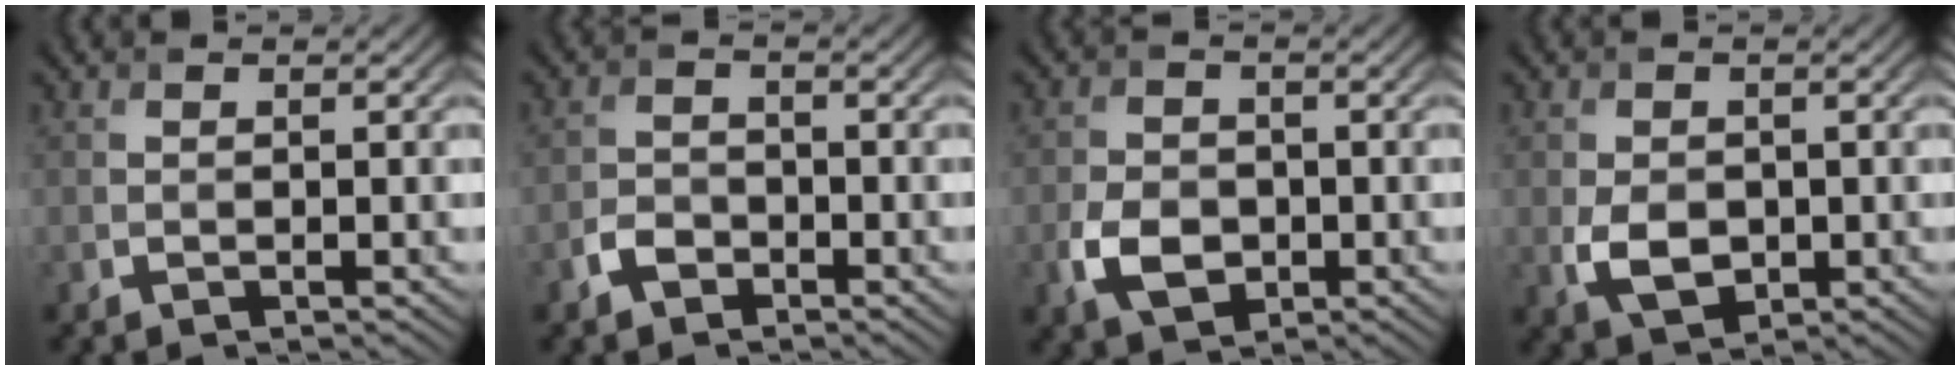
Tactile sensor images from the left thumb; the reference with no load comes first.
{"total": 2.6, "force": [-1.7, 1.7, 1.0], "torque": [-0.021, 0.003, -0.041]}
{"total": 5.0, "force": [-1.6, 3.6, 3.1], "torque": [-0.067, -0.009, -0.034]}
{"total": 4.1, "force": [-0.6, 2.9, 2.8], "torque": [-0.062, -0.012, -0.010]}